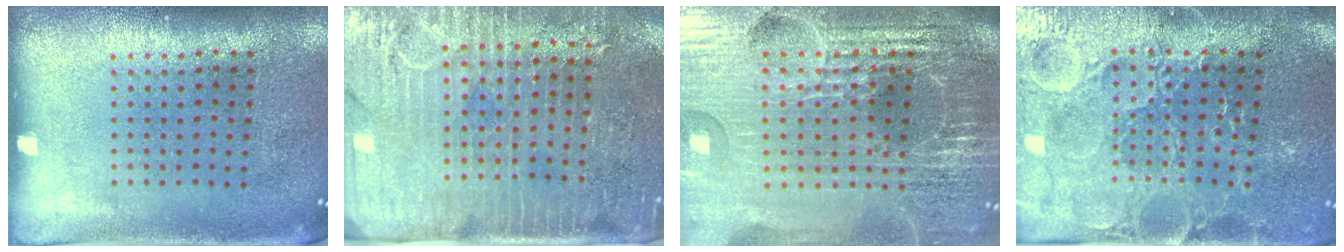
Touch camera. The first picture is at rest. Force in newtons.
{"total": 3.6, "press": 3.3, "slide": 1.6}
{"total": 6.8, "press": 5.9, "slide": 3.3}
{"total": 3.8, "press": 3.7, "slide": 0.8}